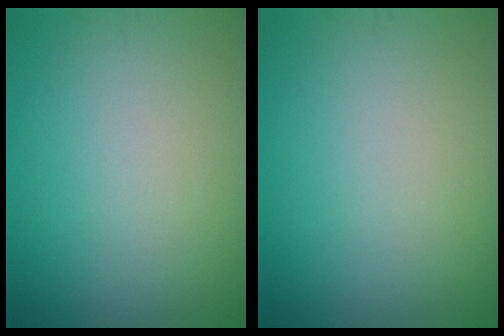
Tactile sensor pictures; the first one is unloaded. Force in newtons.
{"total": 0.0}